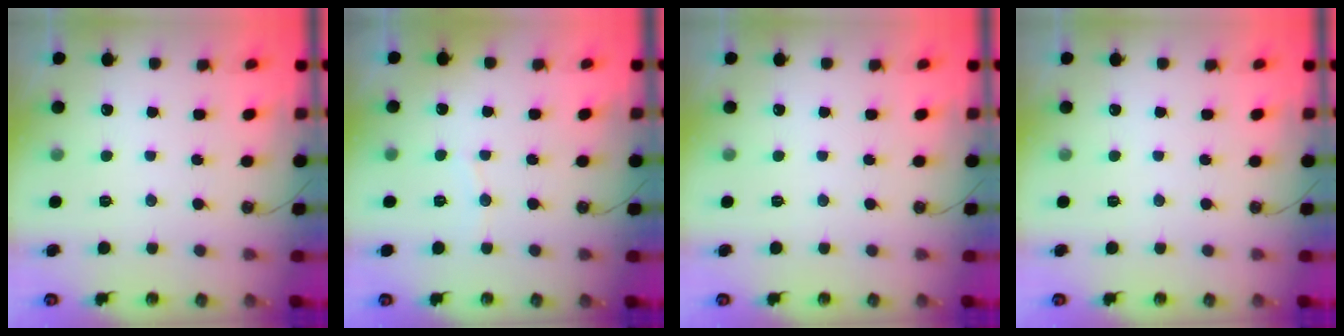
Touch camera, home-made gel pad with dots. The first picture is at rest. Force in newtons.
{"total": 2.8, "press": 2.8, "slide": 0.3}
{"total": 0.0}
{"total": 0.0}